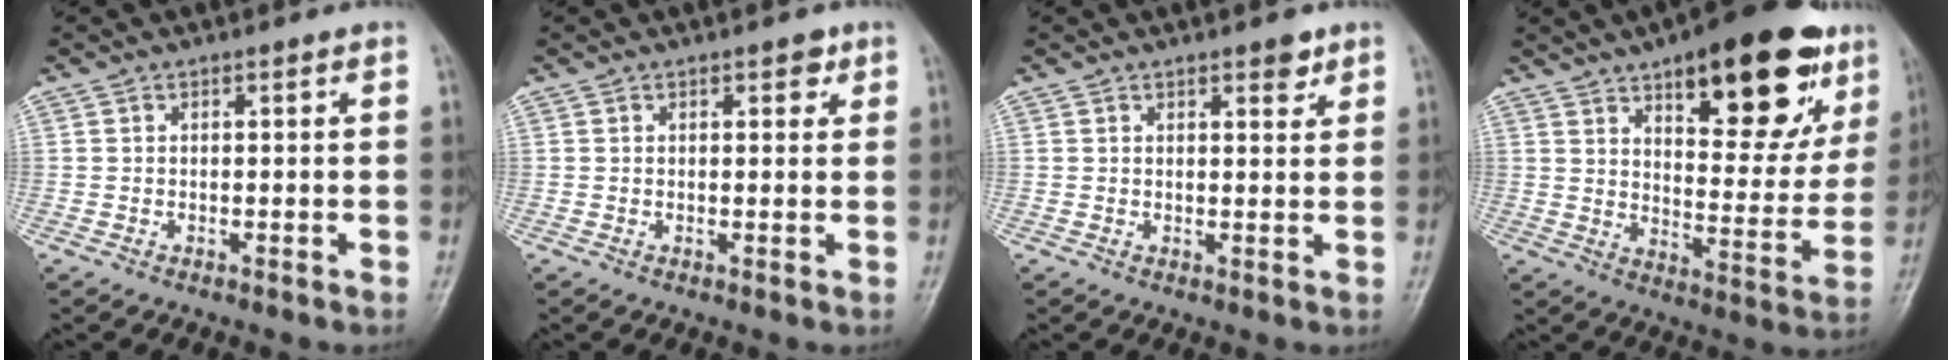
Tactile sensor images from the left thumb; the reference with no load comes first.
{"total": 2.3, "force": [1.2, 1.2, 1.5], "torque": [-0.005, -0.003, 0.013]}
{"total": 3.0, "force": [2.0, 1.2, 1.9], "torque": [-0.014, -0.010, 0.026]}
{"total": 24.8, "force": [13.6, 9.8, 18.4], "torque": [-0.206, -0.039, 0.197]}